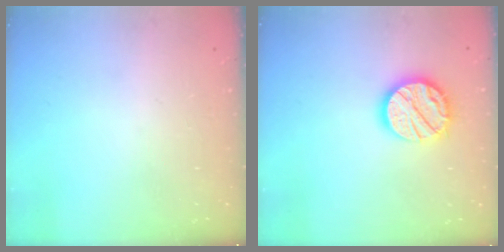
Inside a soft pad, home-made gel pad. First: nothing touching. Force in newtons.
{"total": 14.4, "press": 14.4, "slide": 1.1}